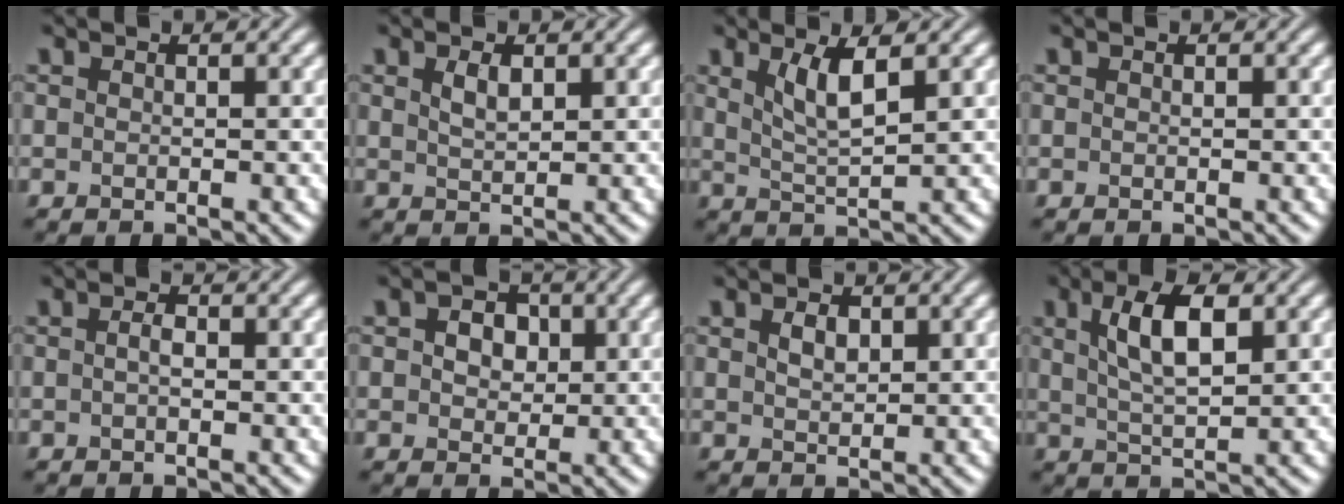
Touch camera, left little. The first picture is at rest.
{"total": 1.6, "force": [0.8, 0.7, 1.2], "torque": [-0.027, 0.000, 0.018]}
{"total": 3.3, "force": [1.5, 0.7, 2.8], "torque": [-0.057, -0.005, 0.034]}
{"total": 0.0}
{"total": 1.0, "force": [-0.1, 0.4, 0.9], "torque": [-0.021, 0.001, -0.003]}
{"total": 3.8, "force": [1.1, 2.8, 2.4], "torque": [-0.033, 0.014, -0.004]}
{"total": 1.6, "force": [0.7, 1.0, 1.1], "torque": [-0.021, 0.001, 0.014]}
{"total": 5.4, "force": [1.8, 2.0, 4.7], "torque": [-0.090, 0.005, 0.032]}